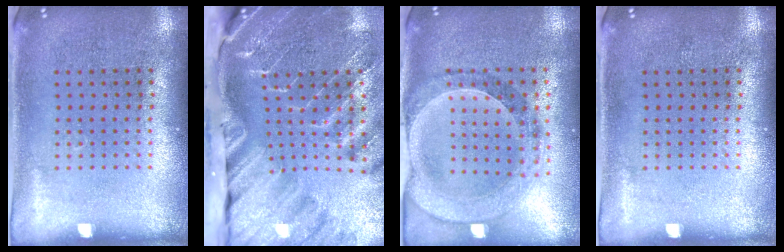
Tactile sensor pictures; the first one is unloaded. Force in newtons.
{"total": 4.4, "press": 3.3, "slide": 2.9}
{"total": 1.4, "press": 1.4, "slide": 0.3}
{"total": 0.0}